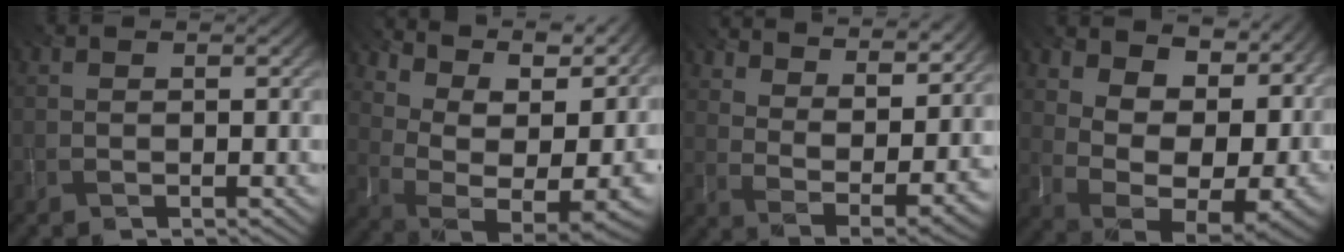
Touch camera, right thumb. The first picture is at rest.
{"total": 15.2, "force": [6.9, 7.2, 11.5], "torque": [-0.114, 0.043, 0.133]}
{"total": 13.9, "force": [10.4, 4.8, 7.9], "torque": [-0.147, -0.002, 0.140]}
{"total": 14.9, "force": [5.3, 7.7, 11.7], "torque": [-0.175, 0.016, 0.119]}